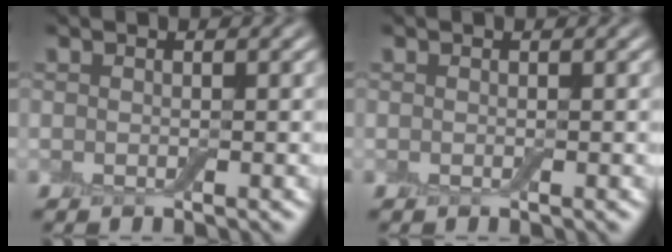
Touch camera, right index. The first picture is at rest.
{"total": 0.0}